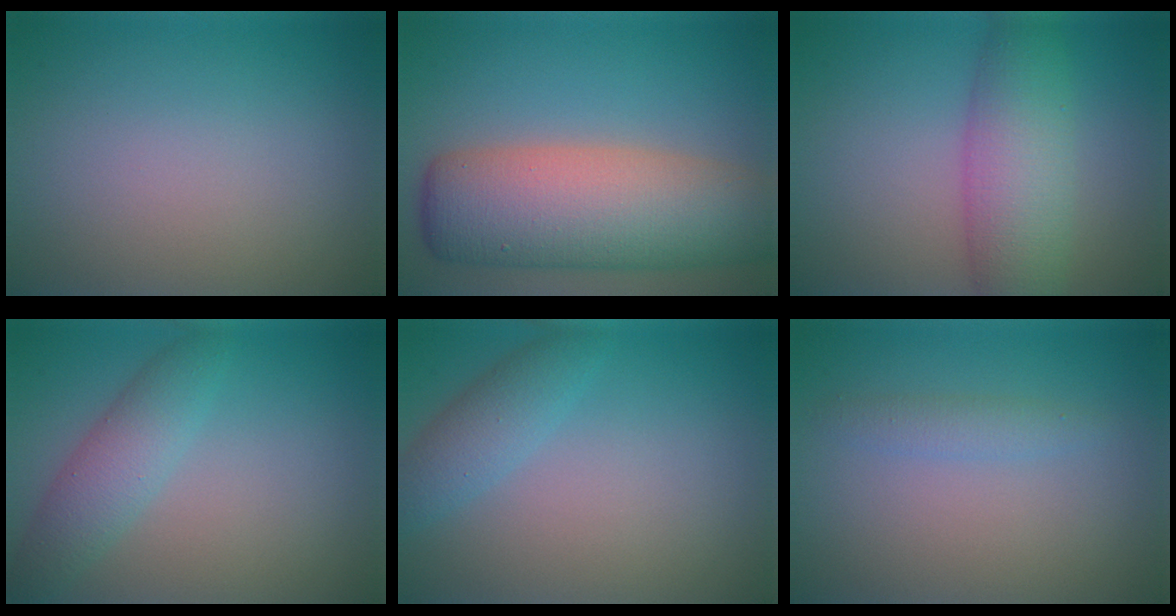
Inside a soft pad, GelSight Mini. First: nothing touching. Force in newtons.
{"total": 10.8, "press": 10.8, "slide": 0.4}
{"total": 6.2, "press": 6.2, "slide": 0.2}
{"total": 3.5, "press": 3.5, "slide": 0.1}
{"total": 2.7, "press": 2.7, "slide": 0.1}
{"total": 1.5, "press": 1.4, "slide": 0.1}